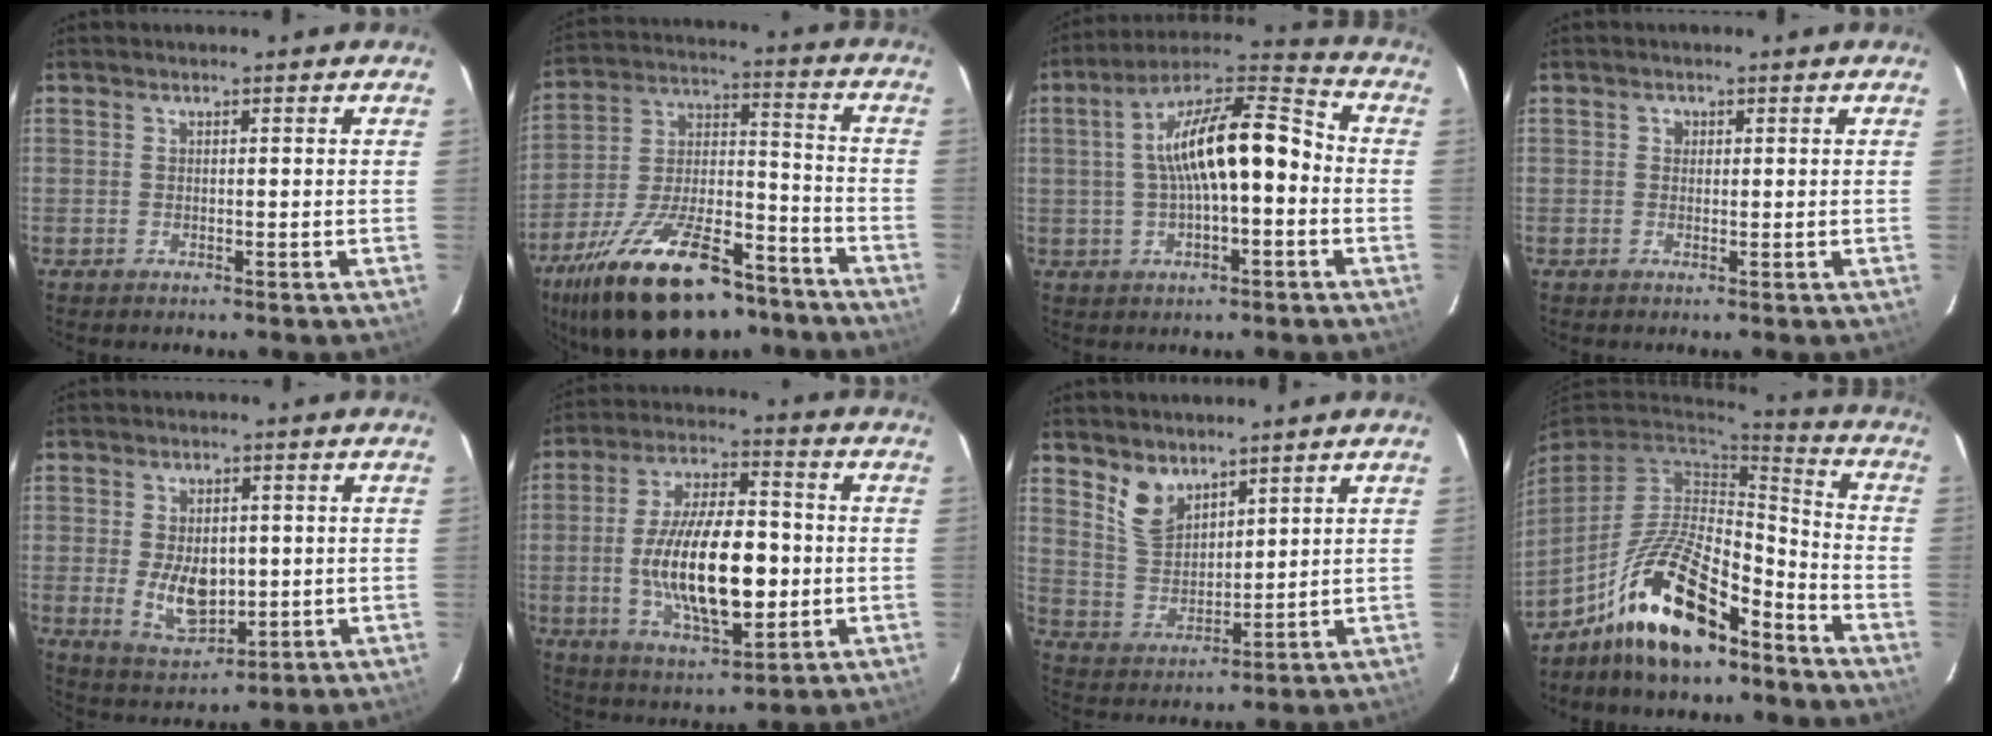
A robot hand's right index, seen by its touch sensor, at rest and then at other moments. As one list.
[{"total": 26.9, "force": [-18.3, 10.9, 16.4], "torque": [-0.306, -0.008, -0.283]}, {"total": 15.1, "force": [-0.7, 5.1, 14.2], "torque": [-0.239, 0.031, -0.013]}, {"total": 1.2, "force": [0.2, 1.2, 0.2], "torque": [0.001, 0.004, -0.001]}, {"total": 9.0, "force": [-0.7, 5.6, 7.0], "torque": [-0.136, -0.009, 0.002]}, {"total": 18.6, "force": [-2.3, 7.6, 16.9], "torque": [-0.312, 0.001, -0.030]}, {"total": 7.3, "force": [5.3, 3.9, 3.3], "torque": [-0.057, 0.001, 0.113]}, {"total": 18.2, "force": [-11.7, 6.9, 12.1], "torque": [-0.239, 0.009, -0.207]}]